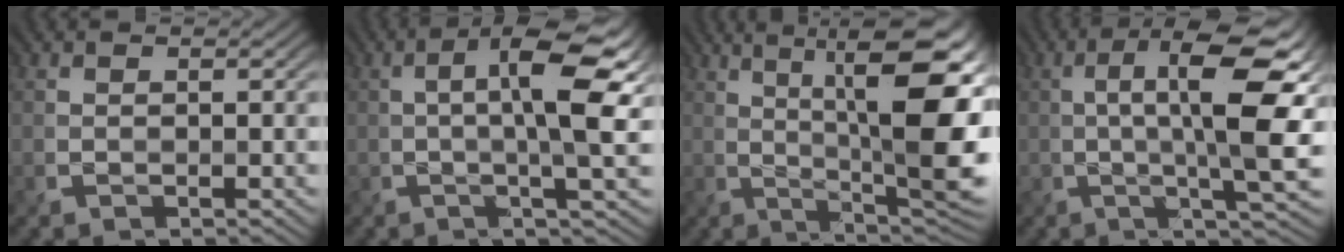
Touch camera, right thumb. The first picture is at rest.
{"total": 10.0, "force": [1.1, 2.5, 9.7], "torque": [-0.153, 0.012, 0.014]}
{"total": 16.1, "force": [4.0, 4.1, 15.1], "torque": [-0.202, 0.023, 0.060]}
{"total": 13.5, "force": [1.6, 3.4, 12.9], "torque": [-0.202, 0.001, 0.028]}